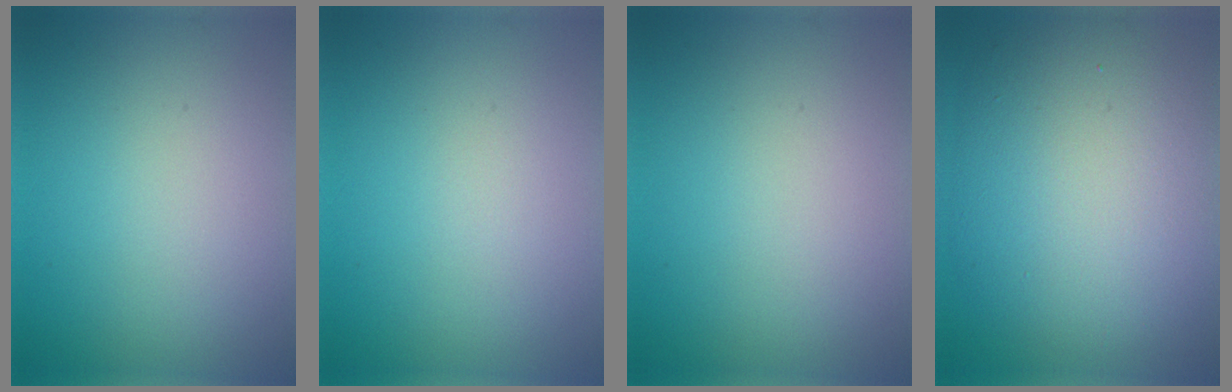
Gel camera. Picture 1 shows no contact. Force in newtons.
{"total": 0.0}
{"total": 0.0}
{"total": 12.3, "press": 12.3, "slide": 0.6}